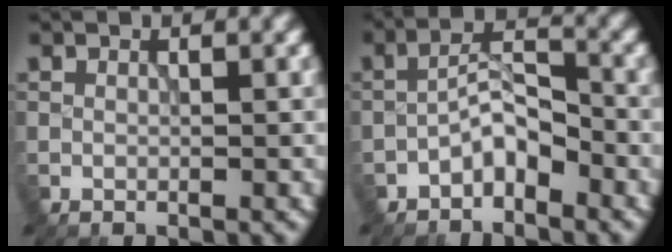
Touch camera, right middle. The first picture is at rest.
{"total": 3.0, "force": [-2.0, 1.2, 1.9], "torque": [-0.024, 0.019, -0.044]}